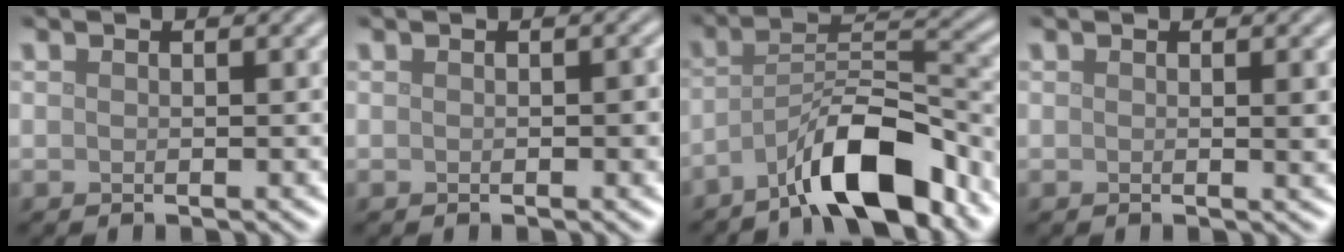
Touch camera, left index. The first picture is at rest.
{"total": 0.9, "force": [-0.1, 0.4, 0.8], "torque": [-0.010, -0.001, 0.001]}
{"total": 8.4, "force": [-5.7, 2.1, 5.9], "torque": [-0.095, 0.015, -0.099]}
{"total": 1.2, "force": [0.1, 0.2, 1.2], "torque": [-0.014, -0.001, 0.001]}